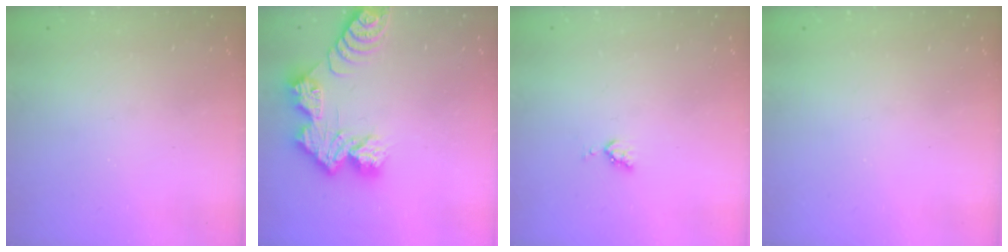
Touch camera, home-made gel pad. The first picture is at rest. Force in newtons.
{"total": 11.5, "press": 11.5, "slide": 0.8}
{"total": 3.6, "press": 3.5, "slide": 0.4}
{"total": 0.0}